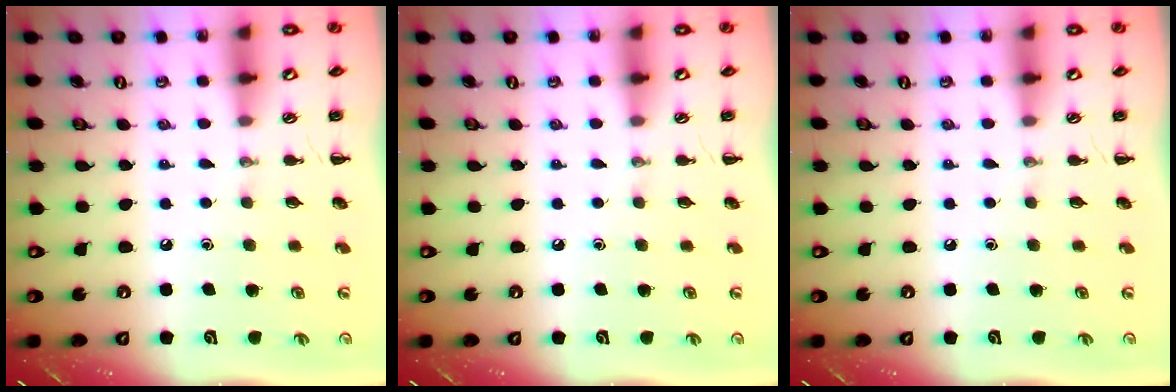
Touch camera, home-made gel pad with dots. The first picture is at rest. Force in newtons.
{"total": 0.0}
{"total": 0.0}